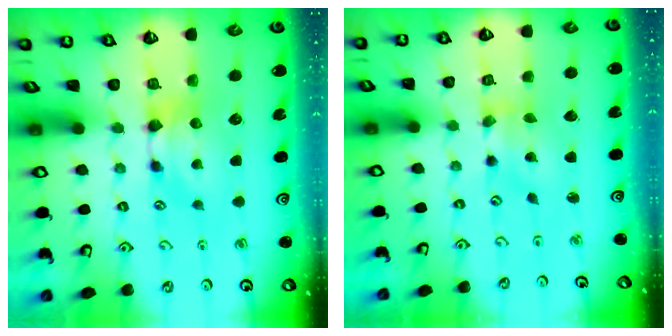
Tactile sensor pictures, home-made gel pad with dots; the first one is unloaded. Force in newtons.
{"total": 1.3, "press": 0.7, "slide": 1.1}